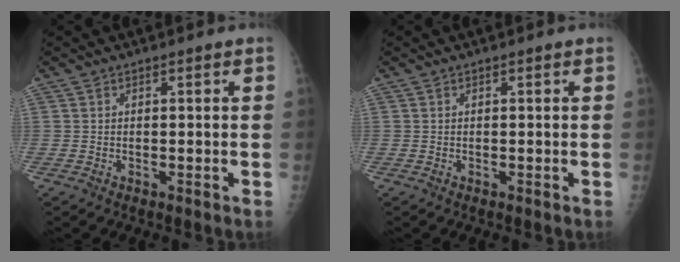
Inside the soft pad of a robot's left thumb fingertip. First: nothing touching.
{"total": 0.0}